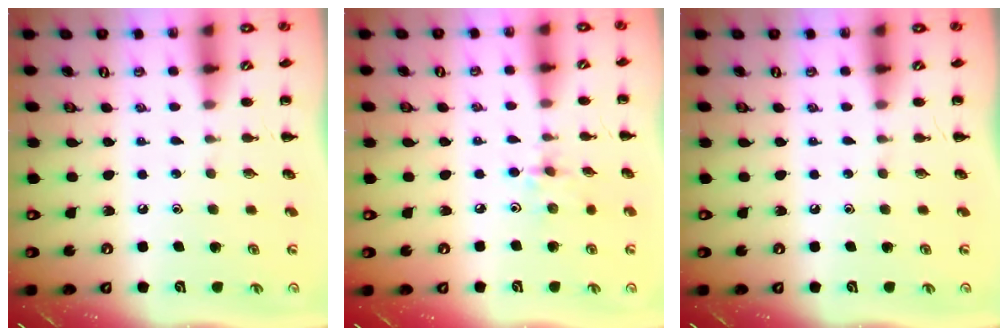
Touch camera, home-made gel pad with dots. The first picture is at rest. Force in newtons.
{"total": 2.4, "press": 2.4, "slide": 0.5}
{"total": 0.0}